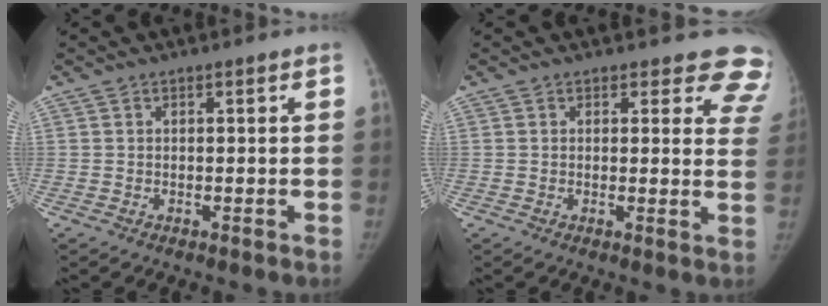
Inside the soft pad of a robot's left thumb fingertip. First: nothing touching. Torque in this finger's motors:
{"motor_torque": [0.58, -0.48, 1.30, -0.62, 0.08]}